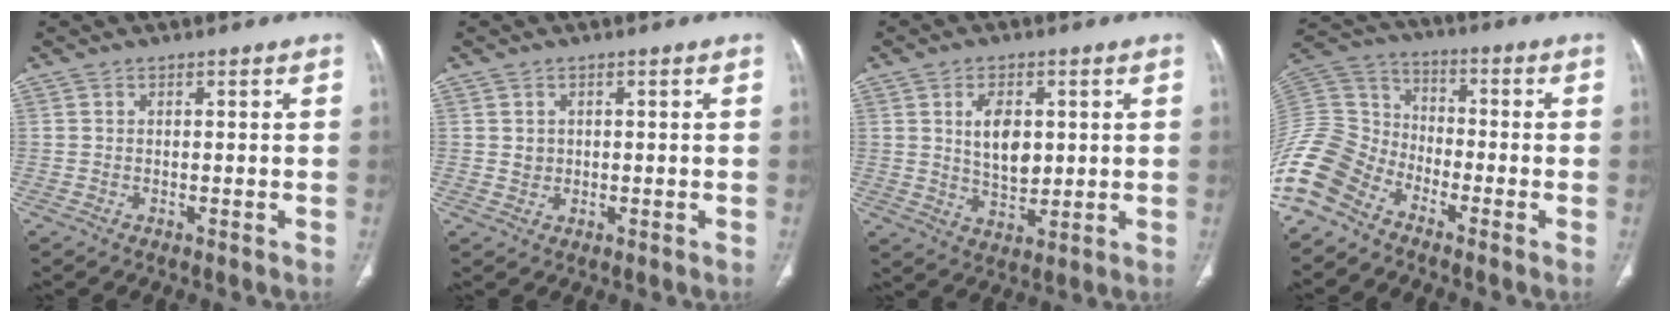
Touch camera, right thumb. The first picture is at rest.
{"total": 1.7, "force": [0.2, 1.5, 0.6], "torque": [-0.002, 0.000, 0.008]}
{"total": 7.8, "force": [1.7, 4.7, 6.0], "torque": [-0.082, -0.015, 0.034]}
{"total": 17.2, "force": [-11.4, 10.7, 7.3], "torque": [-0.177, 0.058, -0.229]}